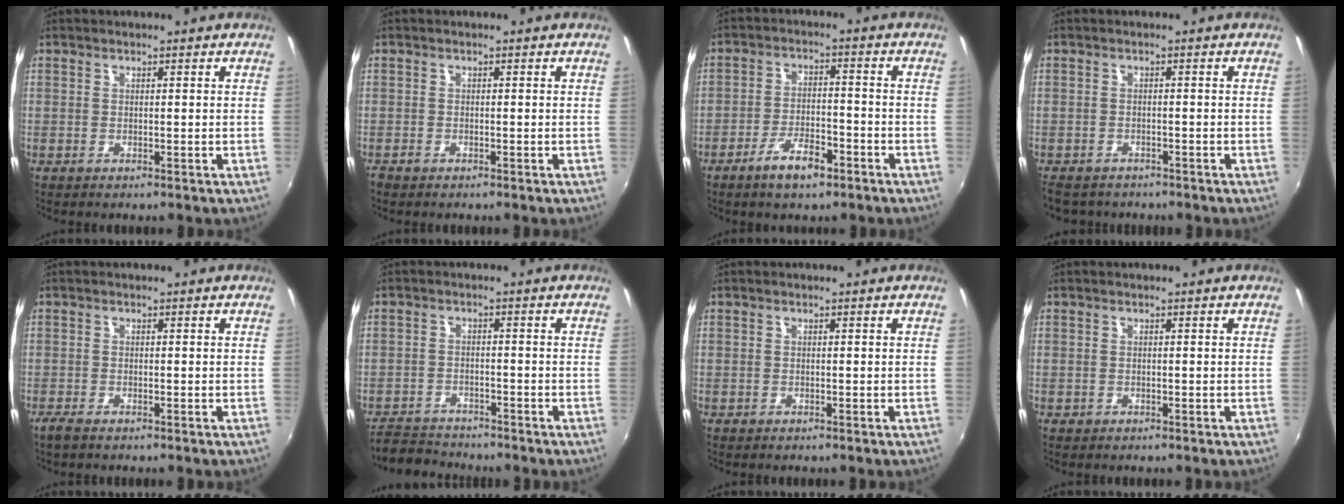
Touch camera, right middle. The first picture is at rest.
{"total": 1.2, "force": [-1.1, 0.5, 0.3], "torque": [-0.009, -0.004, -0.021]}
{"total": 6.9, "force": [-4.5, 2.4, 4.6], "torque": [-0.095, 0.001, -0.075]}
{"total": 5.3, "force": [-4.5, 2.4, 1.4], "torque": [-0.039, -0.013, -0.070]}
{"total": 2.0, "force": [-1.6, 0.4, 1.1], "torque": [-0.025, -0.006, -0.030]}
{"total": 6.2, "force": [-5.9, 1.7, 0.8], "torque": [-0.040, 0.001, -0.104]}
{"total": 0.0}
{"total": 0.6, "force": [-0.3, 0.5, 0.1], "torque": [-0.003, 0.000, -0.003]}